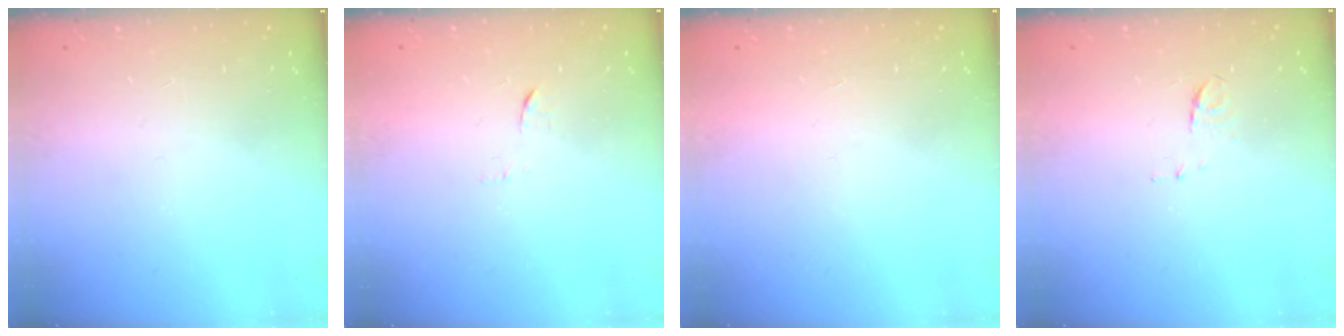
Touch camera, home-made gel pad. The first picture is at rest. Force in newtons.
{"total": 5.8, "press": 5.7, "slide": 0.4}
{"total": 1.7, "press": 1.7, "slide": 0.1}
{"total": 6.2, "press": 6.2, "slide": 0.5}